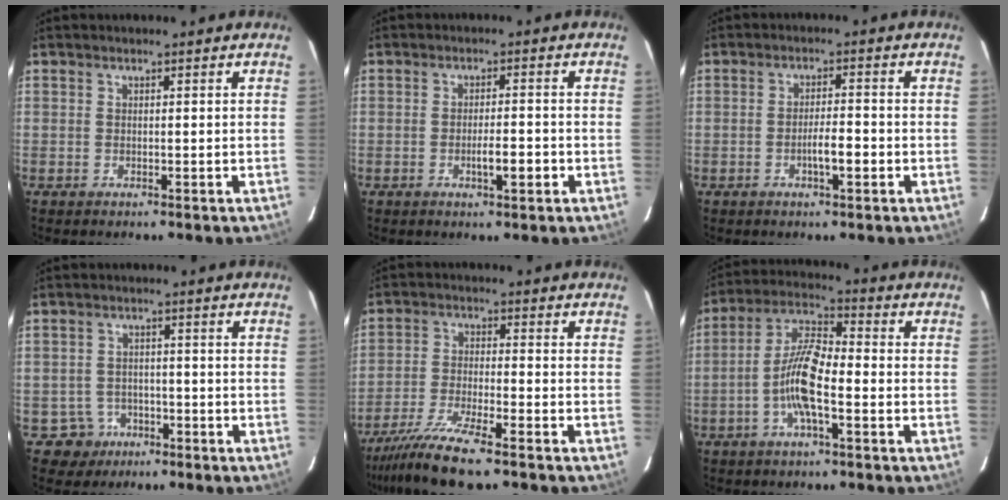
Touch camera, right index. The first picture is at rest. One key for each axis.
{"total": 3.5, "fx": -1.3, "fy": 0.6, "fz": 3.2, "tx": -0.053, "ty": 0.001, "tz": -0.020}
{"total": 3.6, "fx": -1.4, "fy": 0.6, "fz": 3.3, "tx": -0.054, "ty": 0.003, "tz": -0.023}
{"total": 4.5, "fx": -2.0, "fy": 3.9, "fz": -0.5, "tx": 0.012, "ty": 0.014, "tz": -0.027}
{"total": 9.2, "fx": -7.4, "fy": -0.2, "fz": 5.6, "tx": -0.101, "ty": -0.029, "tz": -0.132}
{"total": 9.5, "fx": -2.7, "fy": 2.1, "fz": 8.9, "tx": -0.180, "ty": 0.013, "tz": -0.055}